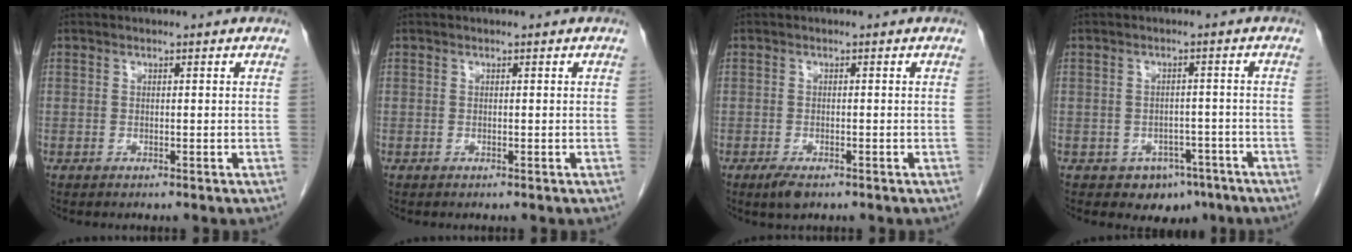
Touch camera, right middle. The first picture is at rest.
{"total": 0.0}
{"total": 2.5, "force": [-1.6, 0.9, 1.7], "torque": [-0.038, -0.005, -0.024]}
{"total": 5.2, "force": [-3.4, 3.7, 1.3], "torque": [-0.010, 0.010, -0.039]}